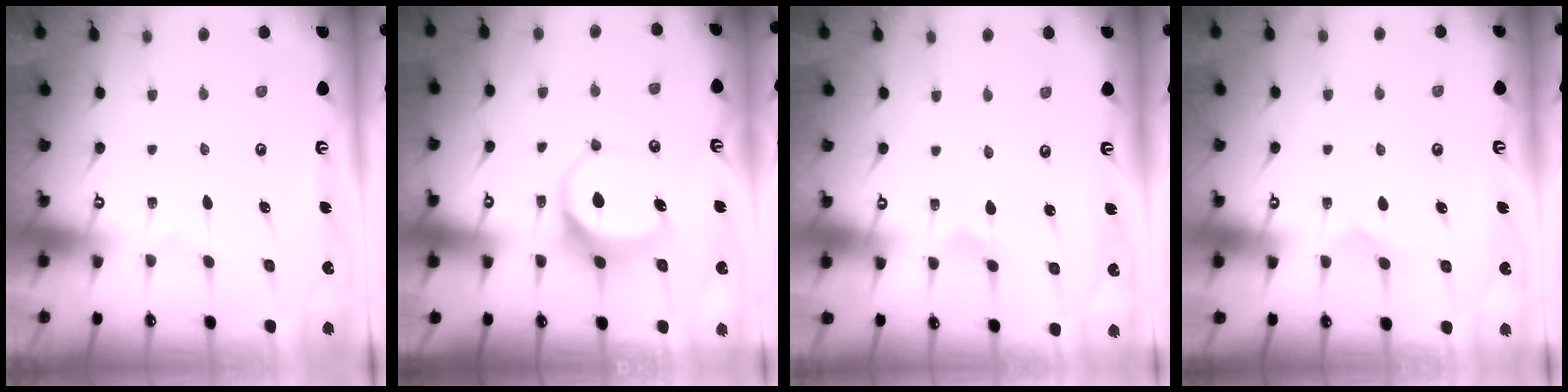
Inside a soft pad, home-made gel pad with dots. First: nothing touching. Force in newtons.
{"total": 7.4, "press": 7.3, "slide": 0.9}
{"total": 2.6, "press": 2.6, "slide": 0.3}
{"total": 3.9, "press": 3.8, "slide": 0.4}